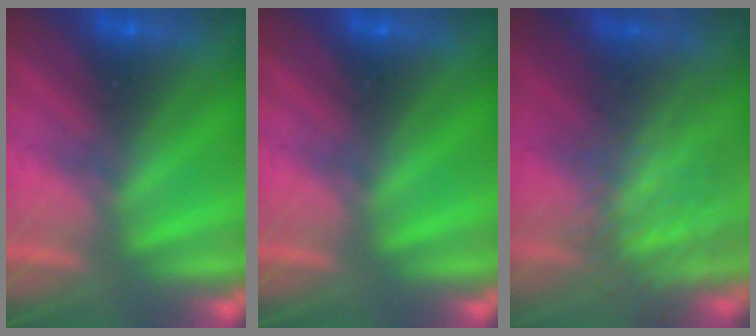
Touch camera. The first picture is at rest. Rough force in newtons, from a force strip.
{"total": 0.0}
{"total": 2.9}